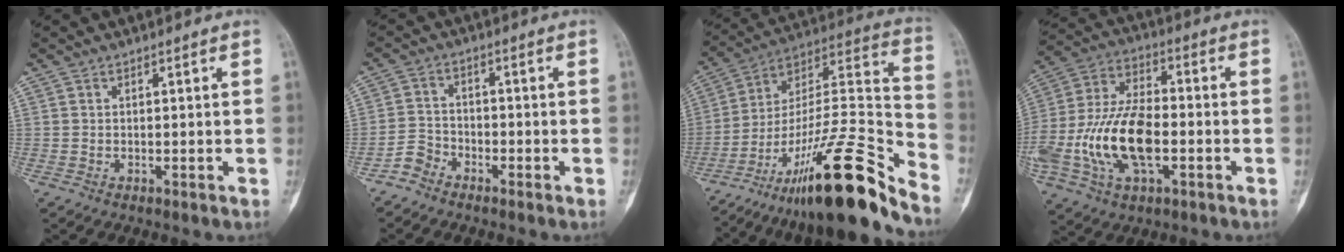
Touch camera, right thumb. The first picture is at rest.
{"total": 3.4, "force": [-2.8, 1.9, 0.0], "torque": [0.004, 0.016, -0.067]}
{"total": 28.3, "force": [-20.0, 5.1, 19.3], "torque": [-0.270, 0.105, -0.335]}
{"total": 19.3, "force": [-4.5, 9.9, 16.0], "torque": [-0.335, 0.023, -0.081]}